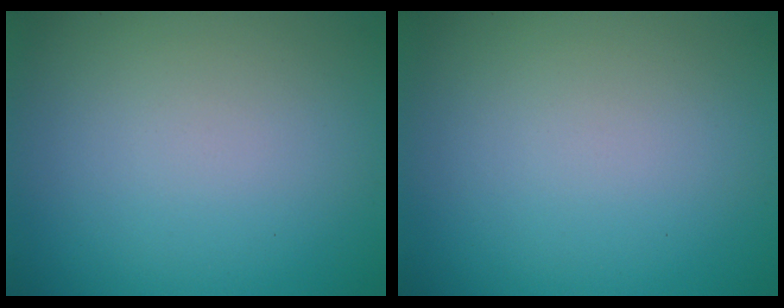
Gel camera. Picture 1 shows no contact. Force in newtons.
{"total": 0.0}